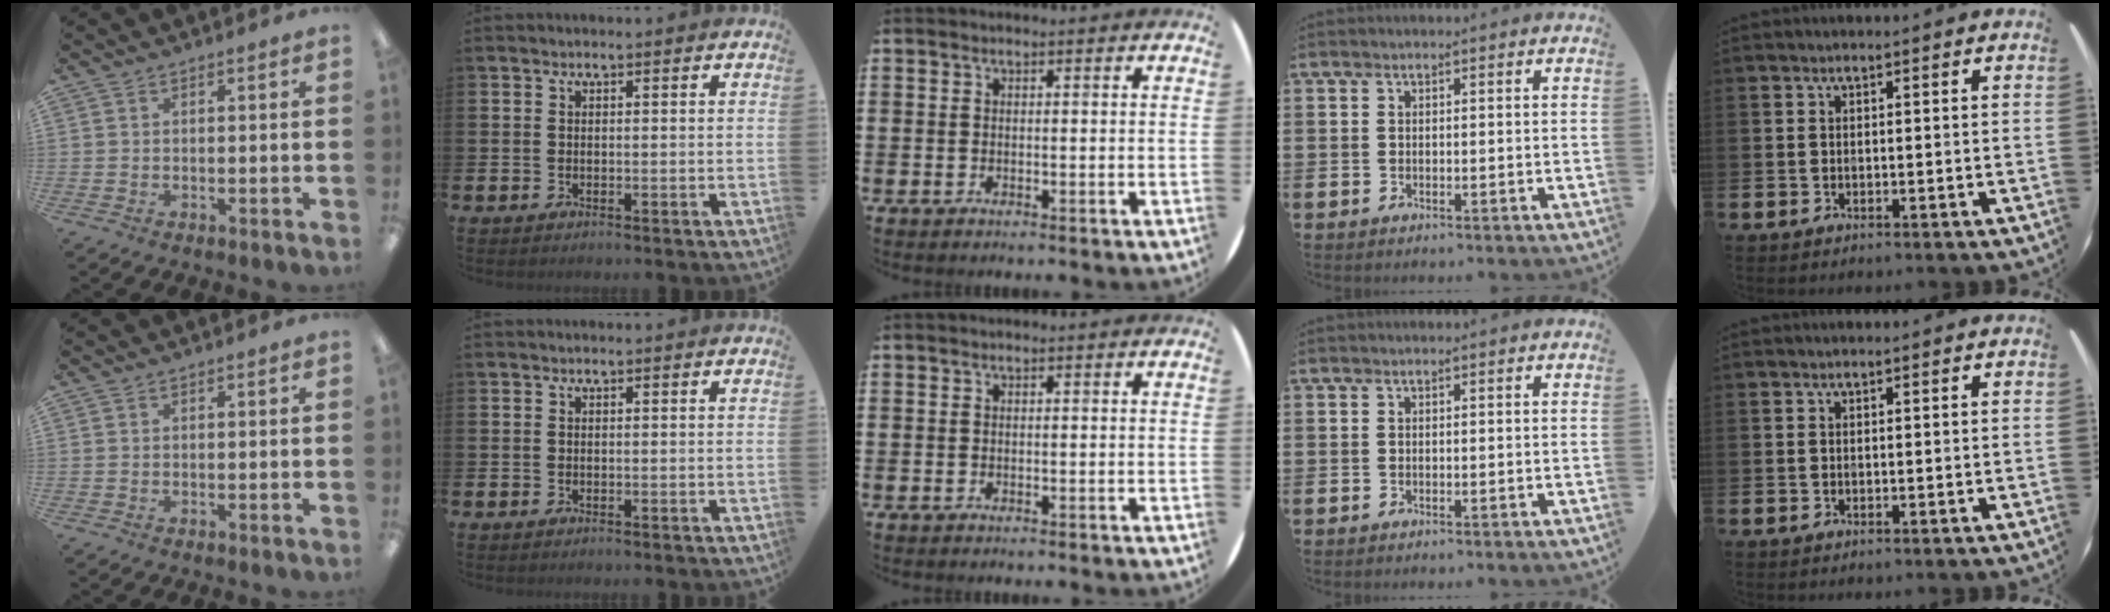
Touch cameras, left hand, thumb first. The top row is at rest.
{}